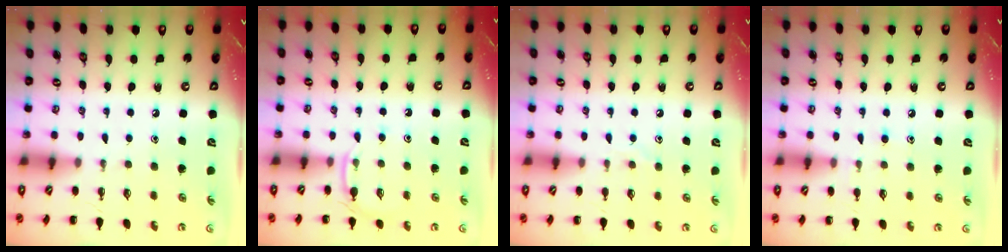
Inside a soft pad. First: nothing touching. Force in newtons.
{"total": 4.6, "press": 4.4, "slide": 1.4}
{"total": 5.4, "press": 5.3, "slide": 0.9}
{"total": 7.6, "press": 7.4, "slide": 1.8}